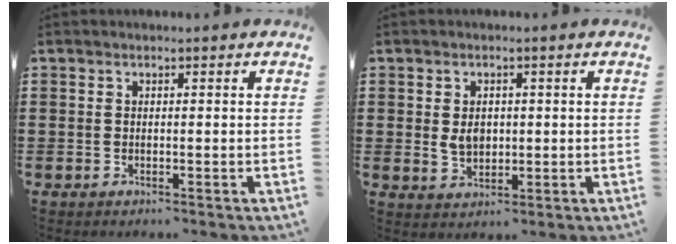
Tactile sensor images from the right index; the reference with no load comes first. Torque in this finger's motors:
{"motor_torque": [2.14, 0.00, 0.08, 0.06]}